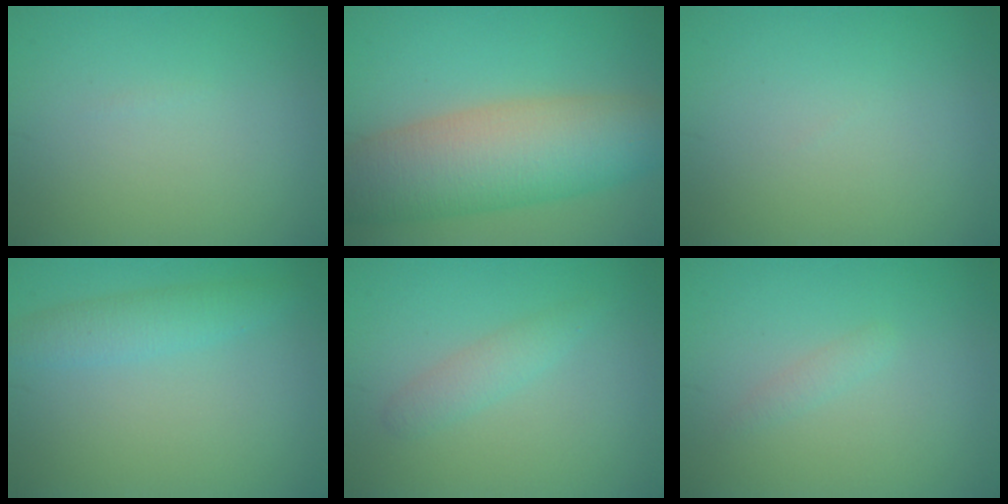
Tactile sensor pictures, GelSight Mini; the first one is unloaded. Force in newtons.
{"total": 10.4, "press": 10.4, "slide": 0.6}
{"total": 0.0}
{"total": 2.6, "press": 2.6, "slide": 0.0}
{"total": 1.7, "press": 1.7, "slide": 0.1}
{"total": 0.9, "press": 0.9, "slide": 0.0}